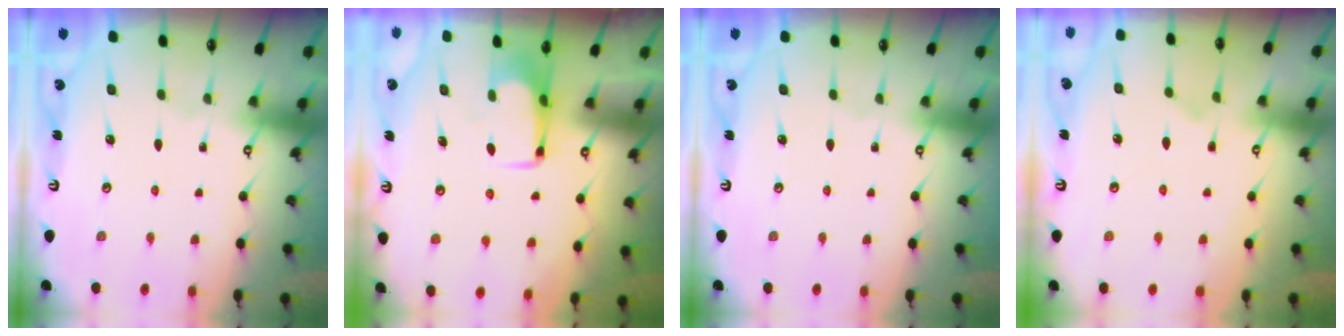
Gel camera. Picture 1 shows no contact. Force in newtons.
{"total": 1.6, "press": 1.5, "slide": 0.5}
{"total": 0.0}
{"total": 2.3, "press": 2.0, "slide": 1.1}